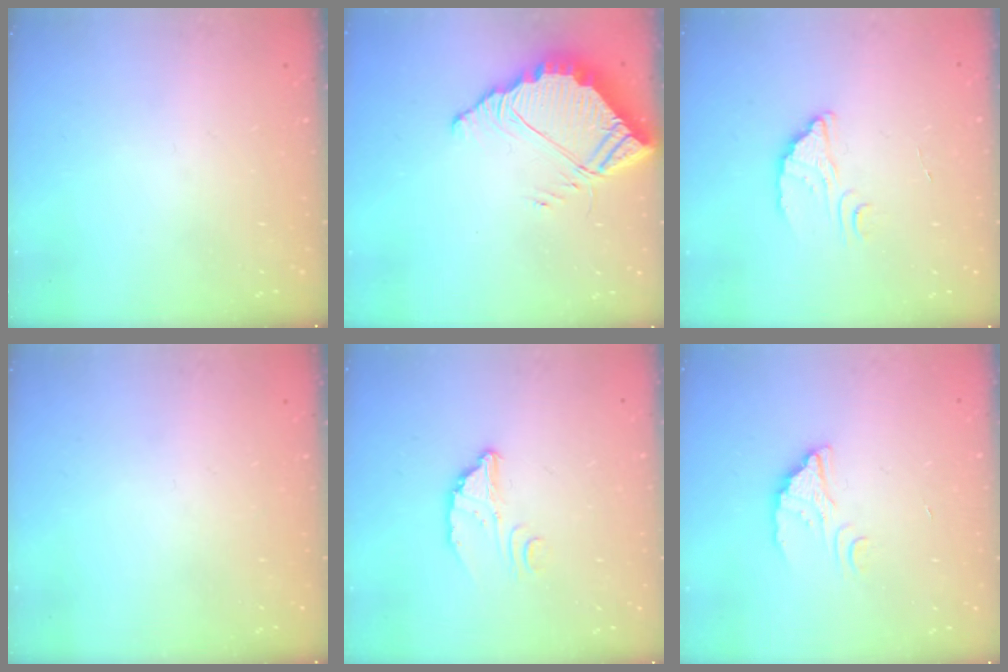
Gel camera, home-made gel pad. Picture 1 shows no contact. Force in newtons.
{"total": 8.9, "press": 8.9, "slide": 0.6}
{"total": 2.7, "press": 2.7, "slide": 0.1}
{"total": 0.0}
{"total": 3.7, "press": 3.7, "slide": 0.2}
{"total": 2.7, "press": 2.7, "slide": 0.1}